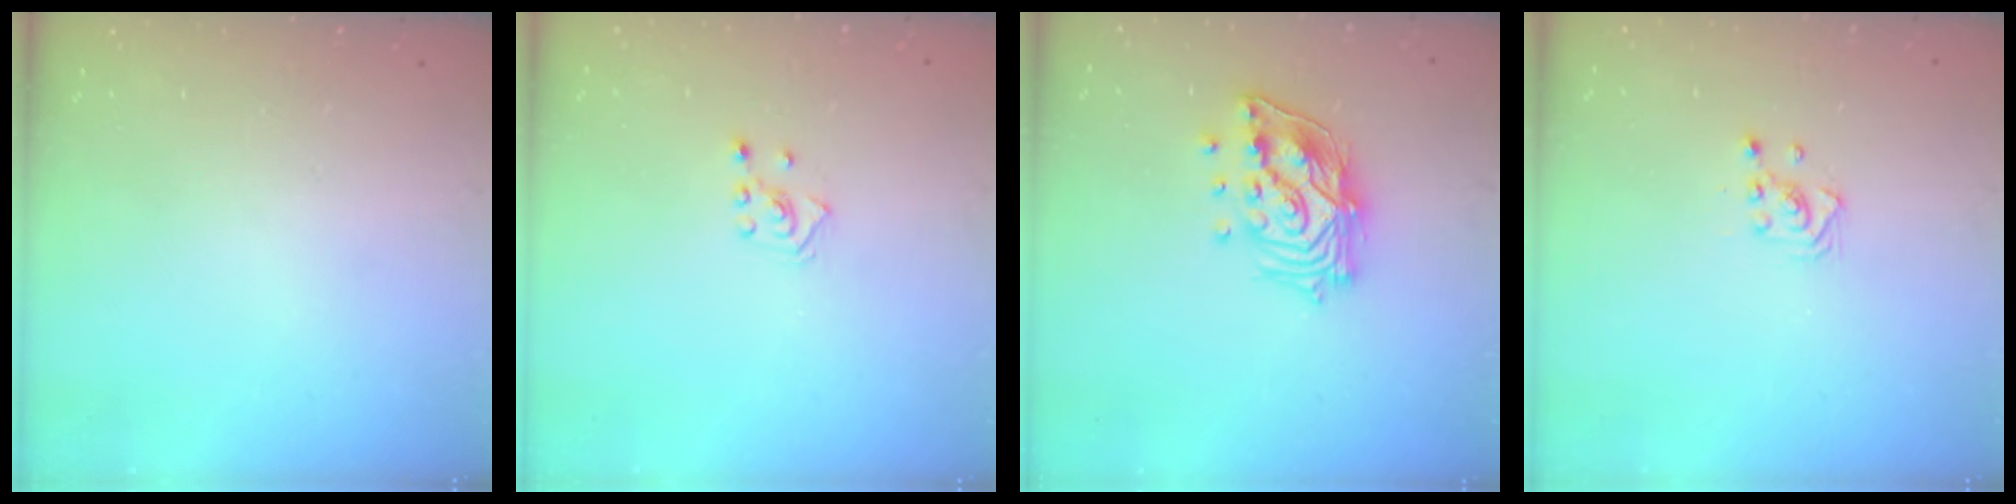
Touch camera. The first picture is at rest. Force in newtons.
{"total": 2.8, "press": 2.7, "slide": 0.7}
{"total": 16.0, "press": 15.9, "slide": 2.0}
{"total": 2.9, "press": 2.8, "slide": 0.3}